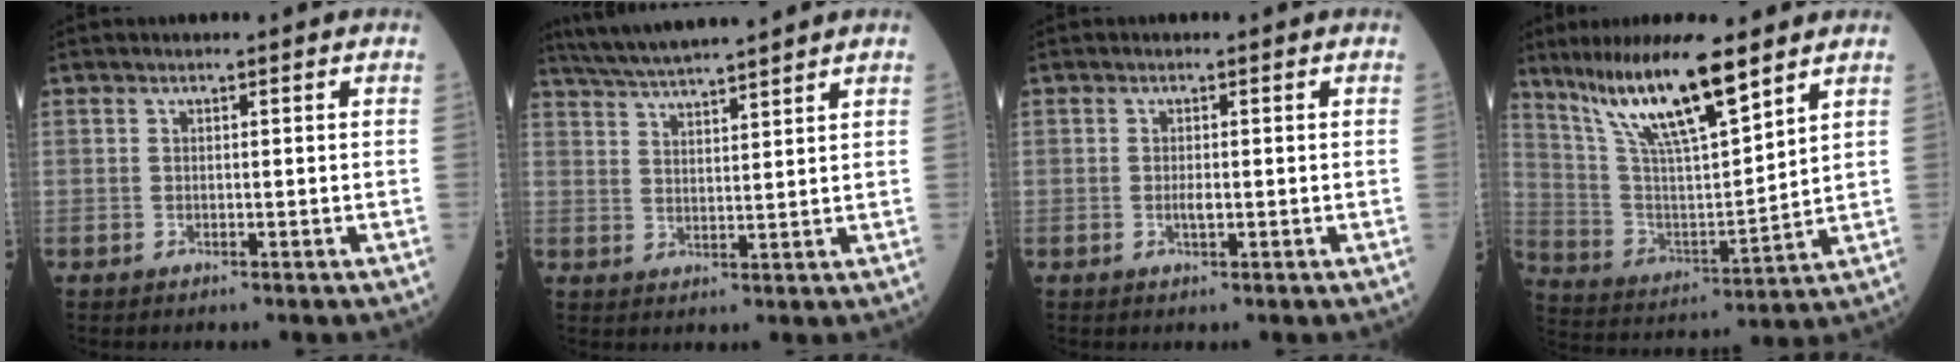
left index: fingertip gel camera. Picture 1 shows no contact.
{"total": 9.8, "force": [8.8, -0.5, 4.2], "torque": [-0.077, 0.022, 0.147]}
{"total": 1.1, "force": [-0.1, 0.3, 1.1], "torque": [-0.024, -0.002, -0.001]}
{"total": 15.6, "force": [11.3, 1.7, 10.7], "torque": [-0.204, 0.004, 0.217]}